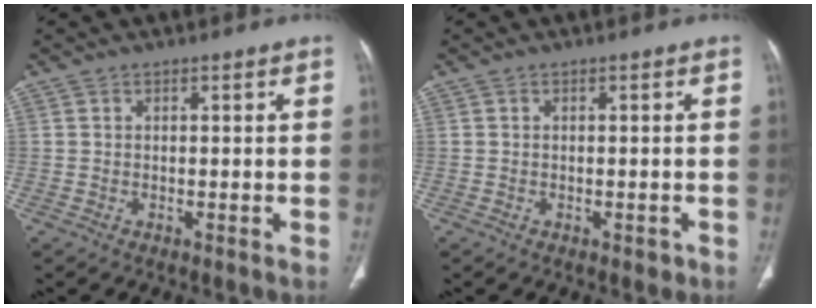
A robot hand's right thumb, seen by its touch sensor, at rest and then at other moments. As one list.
[{"total": 1.0, "force": [-0.5, 0.6, 0.5], "torque": [-0.003, 0.001, -0.005]}]